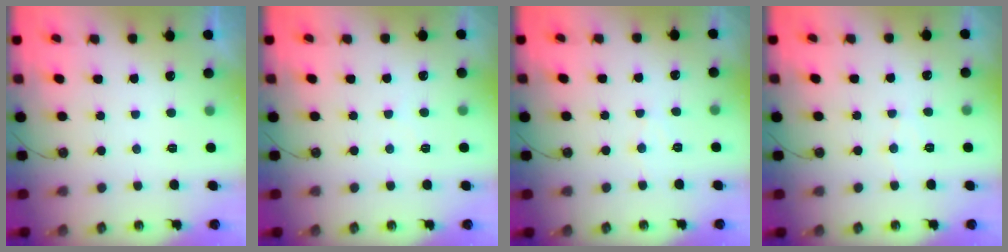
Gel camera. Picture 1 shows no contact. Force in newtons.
{"total": 2.1, "press": 2.0, "slide": 0.4}
{"total": 4.3, "press": 4.2, "slide": 0.7}
{"total": 6.7, "press": 6.7, "slide": 0.7}